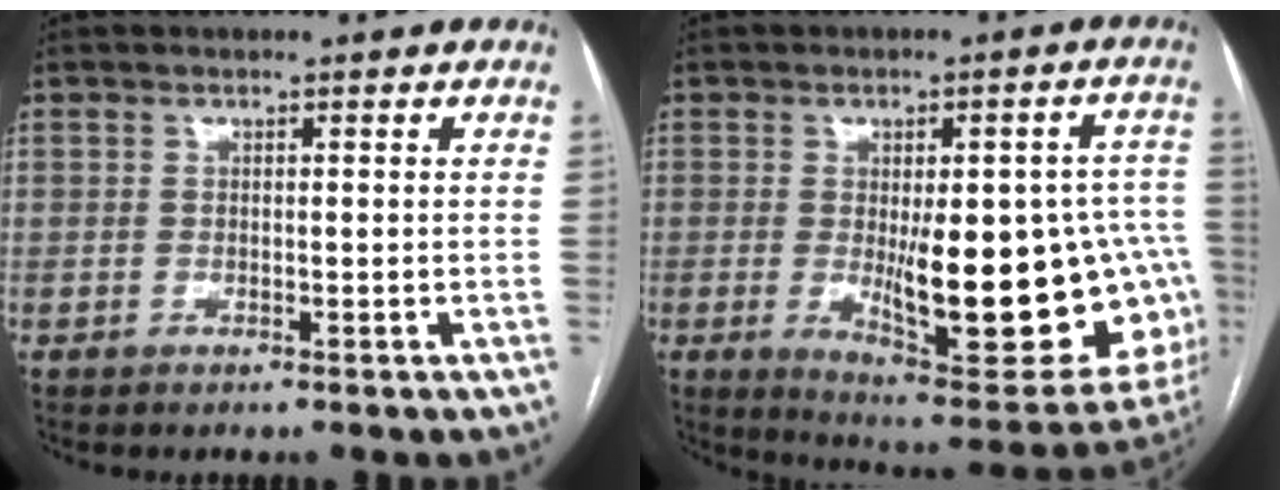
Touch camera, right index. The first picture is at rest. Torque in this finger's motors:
{"motor_torque": [1.52, 0.62, 0.74, 0.21]}